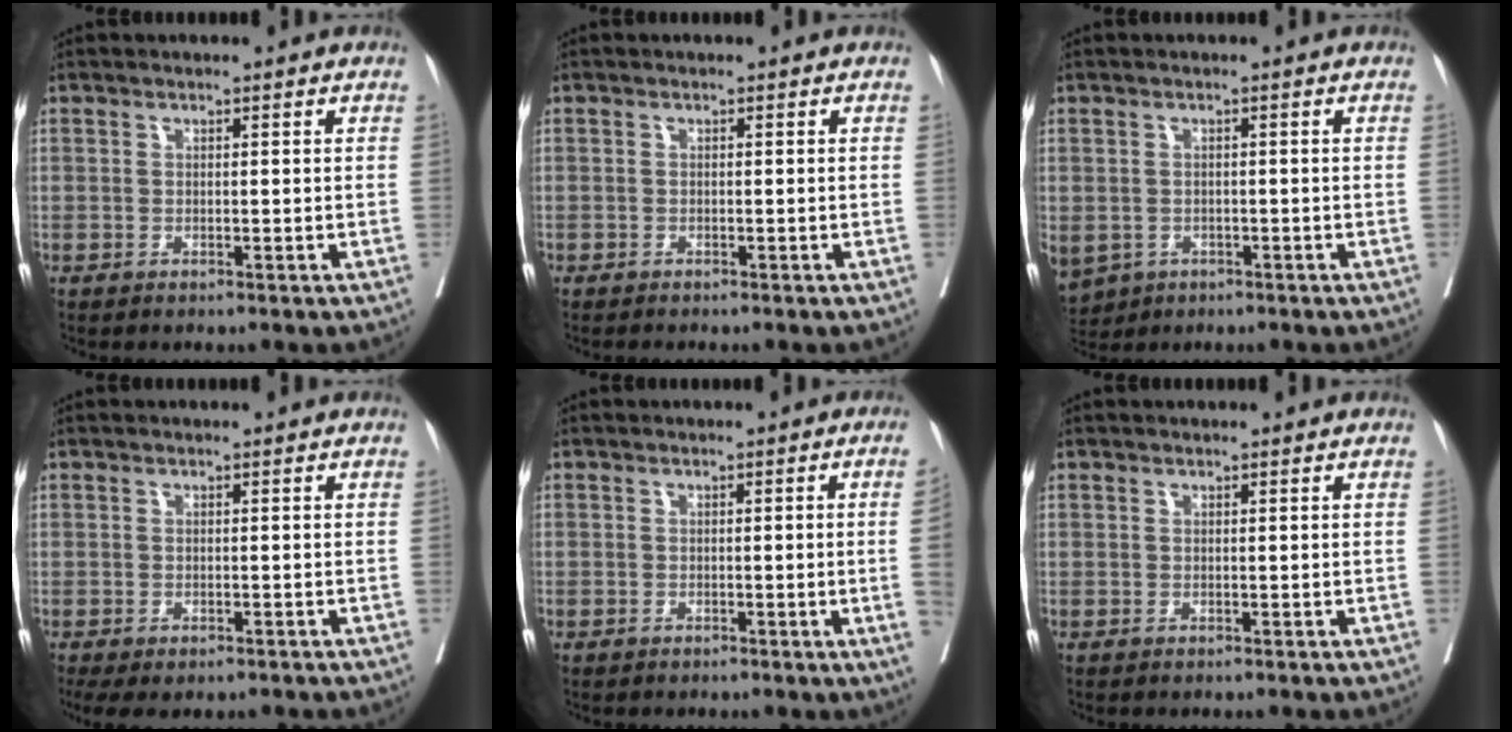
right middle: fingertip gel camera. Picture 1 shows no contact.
{"total": 1.2, "force": [-1.1, 0.2, 0.4], "torque": [-0.008, -0.003, -0.018]}
{"total": 10.9, "force": [-4.8, 8.7, 4.5], "torque": [-0.139, -0.010, -0.065]}
{"total": 6.5, "force": [-4.6, 3.1, 3.4], "torque": [-0.063, -0.010, -0.064]}
{"total": 2.6, "force": [-0.5, -0.6, 2.5], "torque": [-0.033, 0.000, -0.008]}
{"total": 0.0}